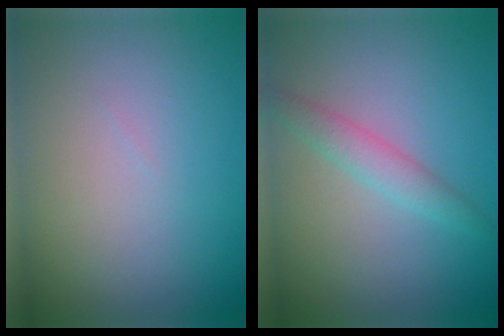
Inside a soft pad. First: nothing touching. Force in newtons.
{"total": 2.0, "press": 2.0, "slide": 0.0}